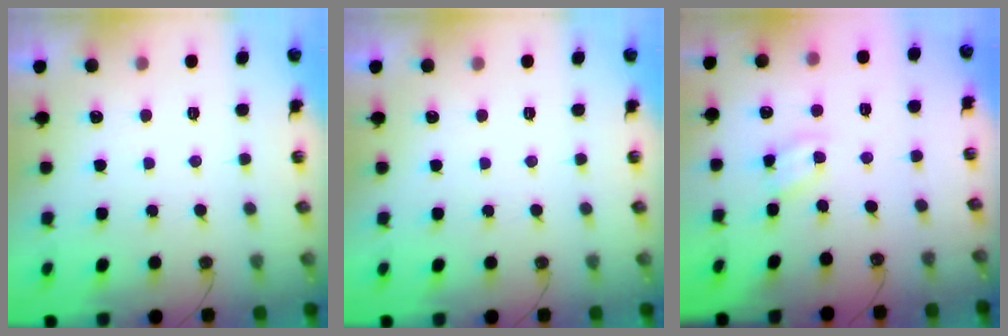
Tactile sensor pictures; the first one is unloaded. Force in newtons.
{"total": 0.0}
{"total": 4.2, "press": 4.2, "slide": 0.5}